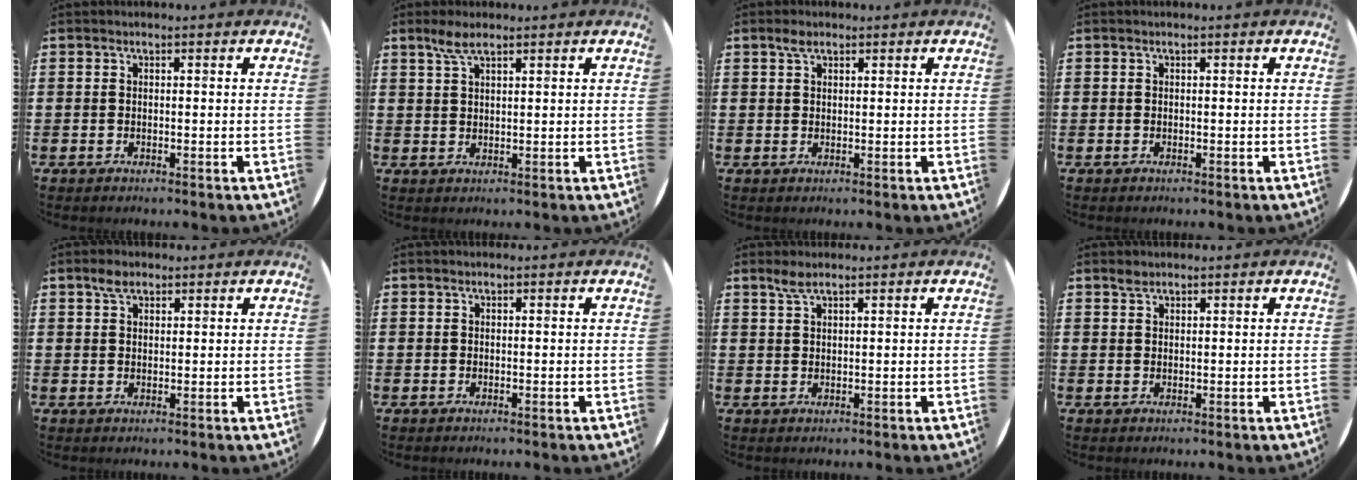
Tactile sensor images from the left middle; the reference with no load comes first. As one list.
[{"total": 3.2, "force": [2.3, 0.8, 2.1], "torque": [-0.044, 0.006, 0.040]}, {"total": 1.7, "force": [1.2, 0.9, 0.9], "torque": [-0.011, 0.003, 0.019]}, {"total": 0.0}, {"total": 2.5, "force": [1.8, 1.3, 1.1], "torque": [-0.016, 0.004, 0.031]}, {"total": 0.0}, {"total": 1.9, "force": [1.5, 0.3, 1.1], "torque": [-0.023, 0.004, 0.026]}, {"total": 1.1, "force": [1.0, 0.5, 0.2], "torque": [-0.005, 0.004, 0.019]}]